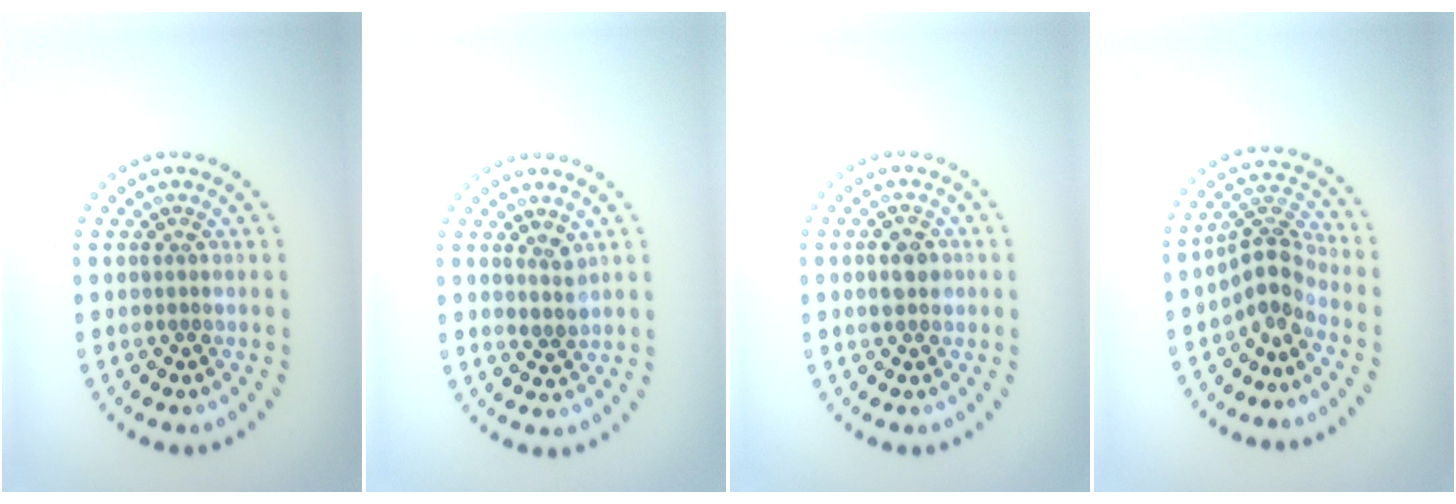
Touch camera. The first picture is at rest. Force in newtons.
{"total": 1.5, "press": 1.3, "slide": 0.8}
{"total": 2.6, "press": 2.6, "slide": 0.0}
{"total": 3.3, "press": 2.4, "slide": 2.3}